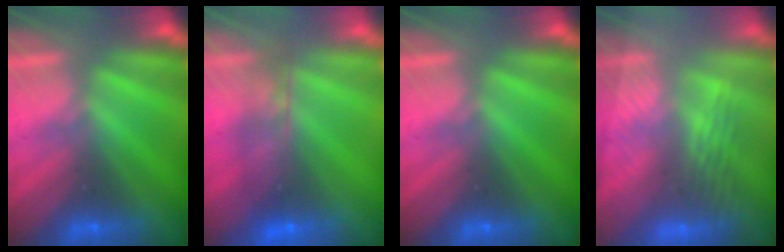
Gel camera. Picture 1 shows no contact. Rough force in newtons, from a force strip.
{"total": 6.9}
{"total": 0.0}
{"total": 2.9}